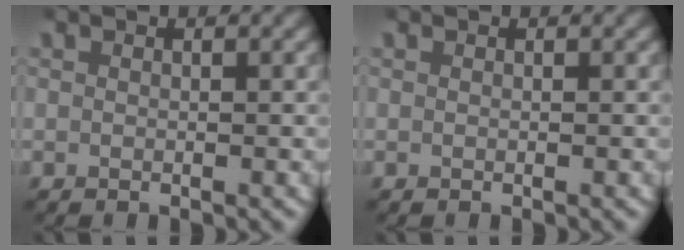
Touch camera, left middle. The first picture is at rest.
{"total": 0.0}